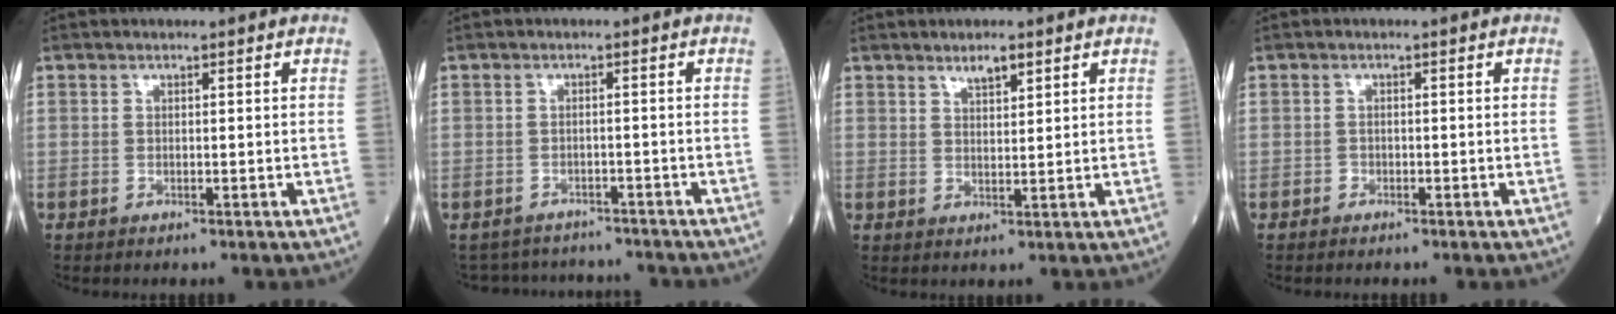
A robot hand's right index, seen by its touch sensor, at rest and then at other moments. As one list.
[{"total": 7.7, "force": [-7.3, 2.7, 0.2], "torque": [-0.004, 0.020, -0.091]}, {"total": 2.7, "force": [2.0, 0.6, 1.7], "torque": [-0.032, -0.002, 0.035]}, {"total": 0.6, "force": [-0.4, 0.4, 0.1], "torque": [-0.003, 0.003, -0.009]}]